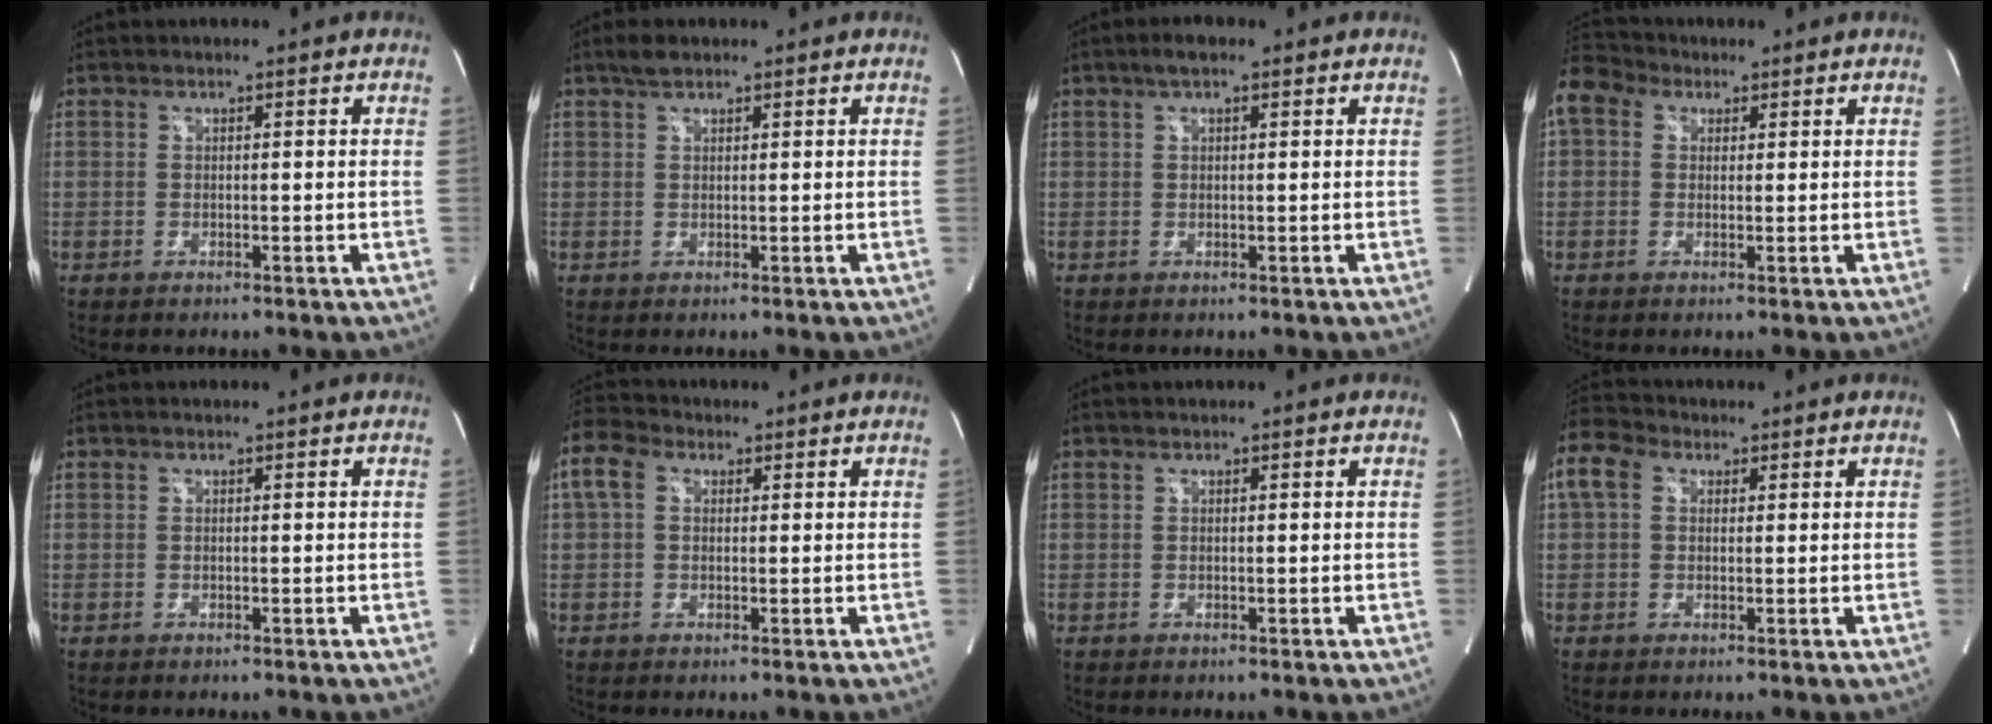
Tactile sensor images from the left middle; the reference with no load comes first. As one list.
[{"total": 1.9, "force": [1.5, 0.8, 0.9], "torque": [-0.024, 0.006, 0.029]}, {"total": 2.6, "force": [1.6, 0.8, 2.0], "torque": [-0.039, 0.014, 0.026]}, {"total": 8.3, "force": [4.0, 6.2, 3.9], "torque": [-0.097, 0.051, 0.076]}, {"total": 0.0}, {"total": 6.9, "force": [2.4, 4.9, 4.2], "torque": [-0.111, 0.039, 0.045]}, {"total": 0.0}, {"total": 10.5, "force": [4.1, 7.8, 5.7], "torque": [-0.149, 0.051, 0.073]}]